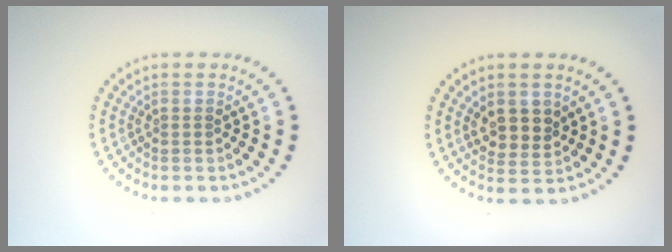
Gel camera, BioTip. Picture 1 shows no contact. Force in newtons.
{"total": 2.7, "press": 2.5, "slide": 1.0}